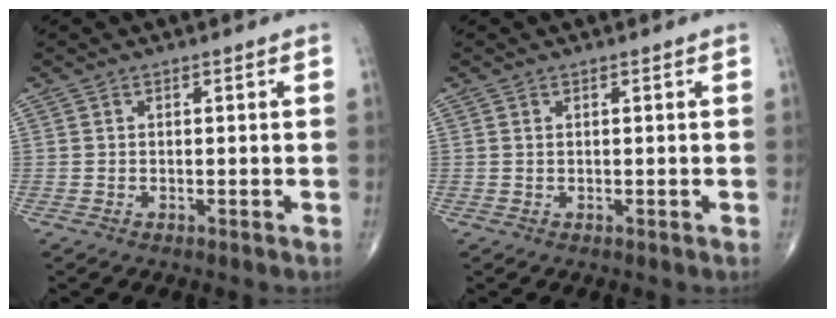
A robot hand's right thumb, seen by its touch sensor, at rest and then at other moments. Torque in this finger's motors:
{"motor_torque": [-0.31, 0.05, 0.13, 0.08, 0.02]}